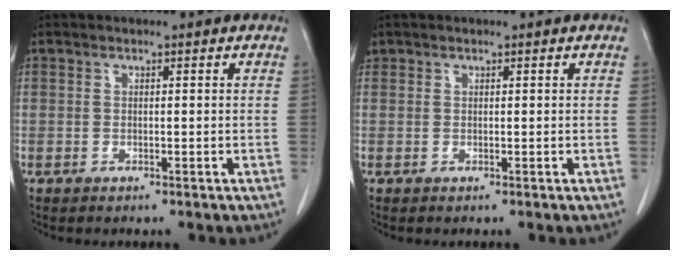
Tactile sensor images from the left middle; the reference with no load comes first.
{"total": 0.6, "force": [0.4, 0.4, 0.0], "torque": [-0.002, 0.013, 0.009]}